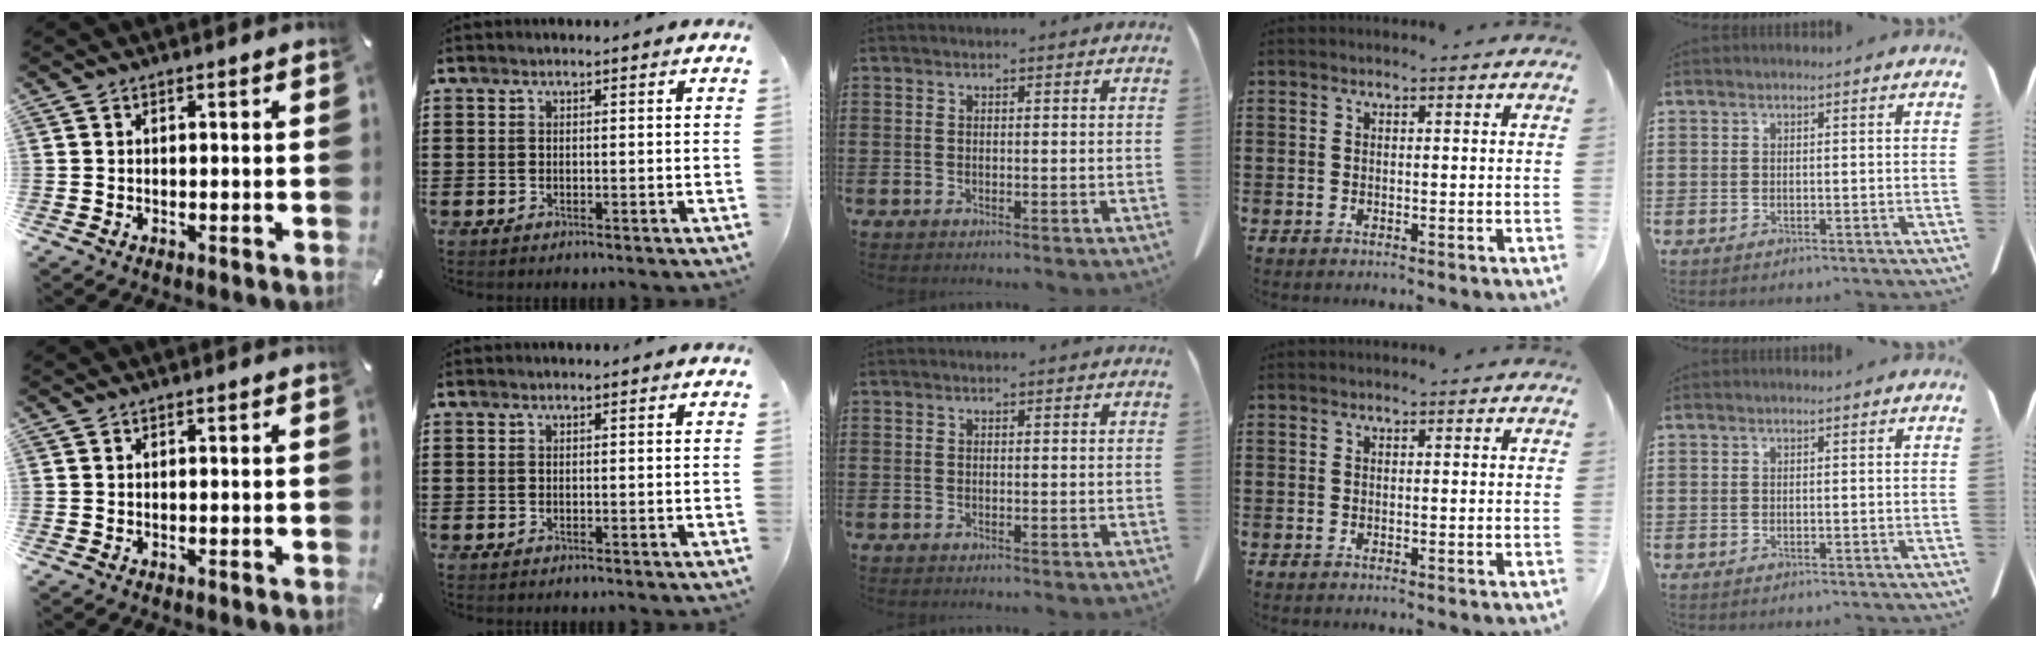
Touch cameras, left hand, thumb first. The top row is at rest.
{}